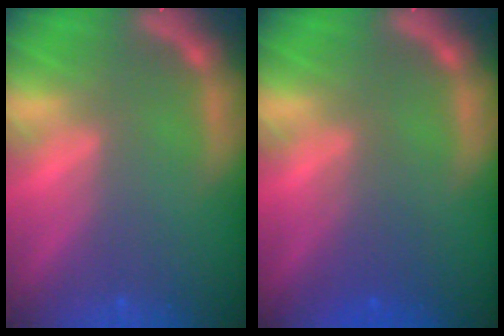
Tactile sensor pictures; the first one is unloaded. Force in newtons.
{"total": 2.5}